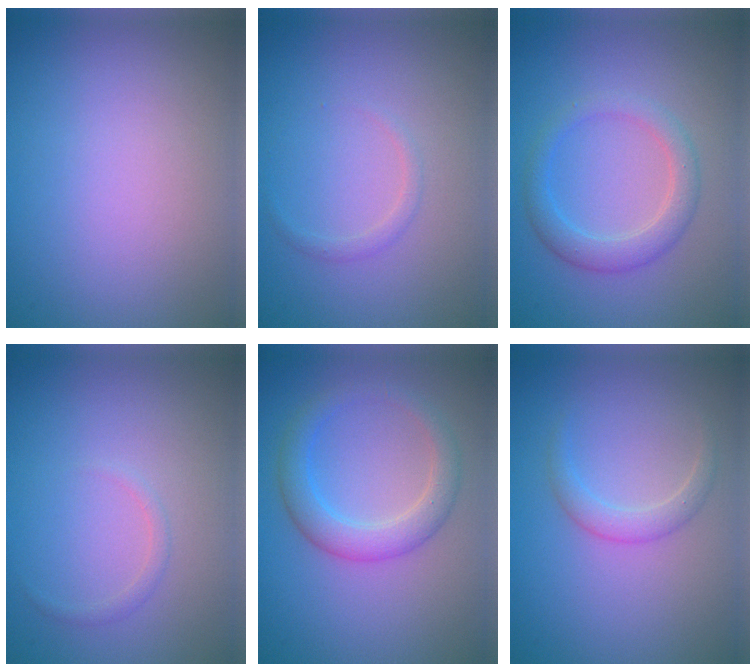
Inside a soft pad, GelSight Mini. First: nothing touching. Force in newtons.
{"total": 0.8, "press": 0.8, "slide": 0.0}
{"total": 2.9, "press": 2.9, "slide": 0.1}
{"total": 0.7, "press": 0.7, "slide": 0.0}
{"total": 3.4, "press": 3.4, "slide": 0.2}
{"total": 1.7, "press": 1.7, "slide": 0.1}